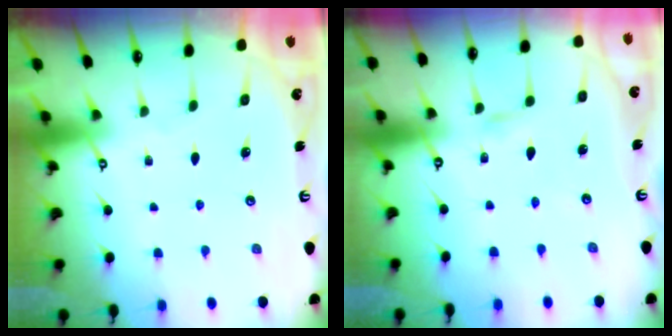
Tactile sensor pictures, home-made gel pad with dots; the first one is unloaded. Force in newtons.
{"total": 2.7, "press": 2.7, "slide": 0.2}